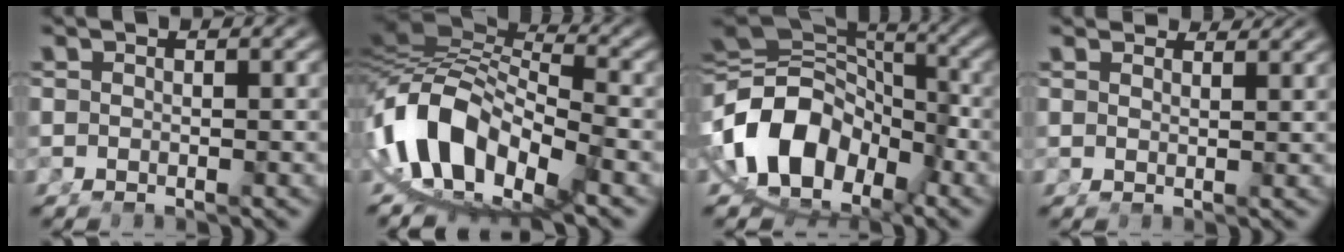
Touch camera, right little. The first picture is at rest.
{"total": 16.0, "force": [-0.9, 11.4, 11.2], "torque": [-0.238, -0.046, -0.005]}
{"total": 17.2, "force": [-2.3, 13.4, 10.6], "torque": [-0.236, -0.053, -0.021]}
{"total": 2.7, "force": [2.6, -0.4, 0.6], "torque": [0.007, 0.002, 0.044]}